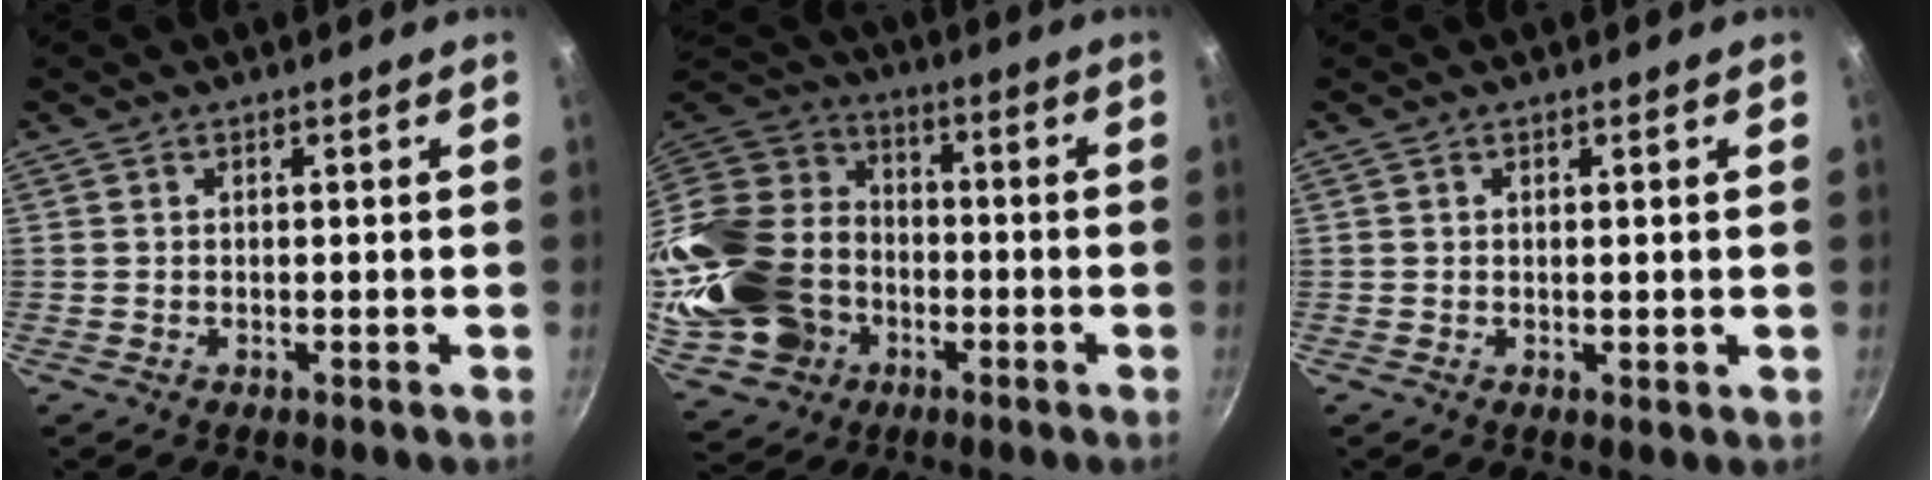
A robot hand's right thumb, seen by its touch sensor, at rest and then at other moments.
{"total": 27.3, "force": [-5.5, 21.9, 15.4], "torque": [-0.316, 0.043, -0.076]}
{"total": 0.8, "force": [0.1, 0.1, 0.8], "torque": [-0.012, -0.003, 0.000]}